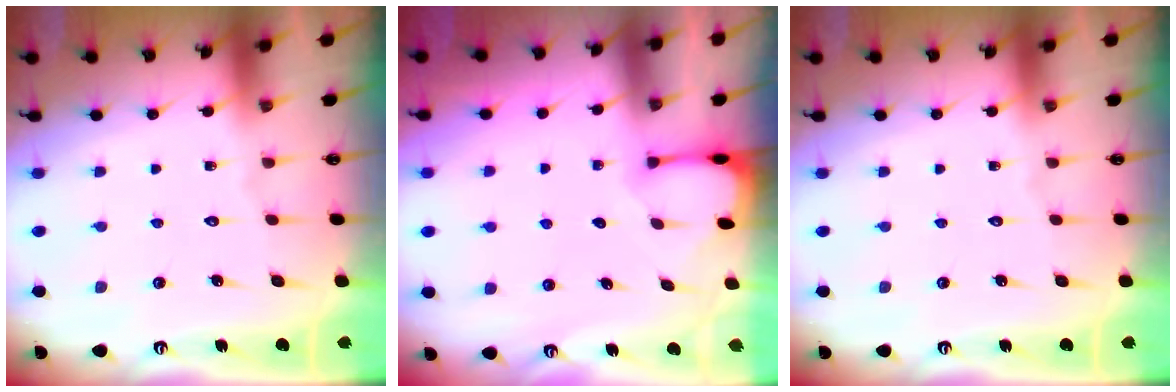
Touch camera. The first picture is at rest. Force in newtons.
{"total": 1.2, "press": 1.2, "slide": 0.3}
{"total": 0.0}